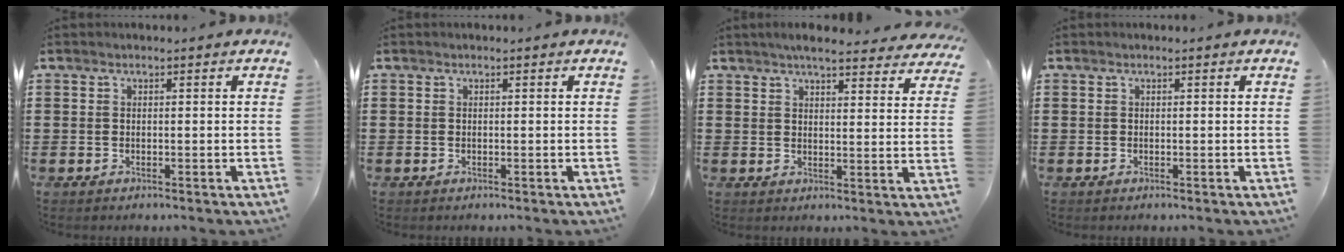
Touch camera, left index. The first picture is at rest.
{"total": 0.0}
{"total": 4.8, "force": [4.5, 0.4, 1.7], "torque": [-0.039, -0.012, 0.081]}
{"total": 0.0}